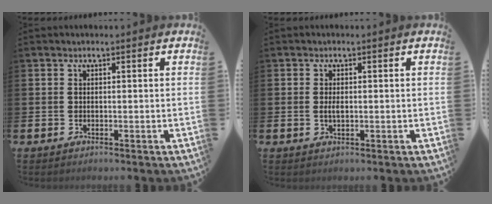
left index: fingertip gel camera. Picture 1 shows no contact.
{"total": 1.5, "force": [0.0, 0.7, 1.3], "torque": [-0.022, 0.002, -0.002]}